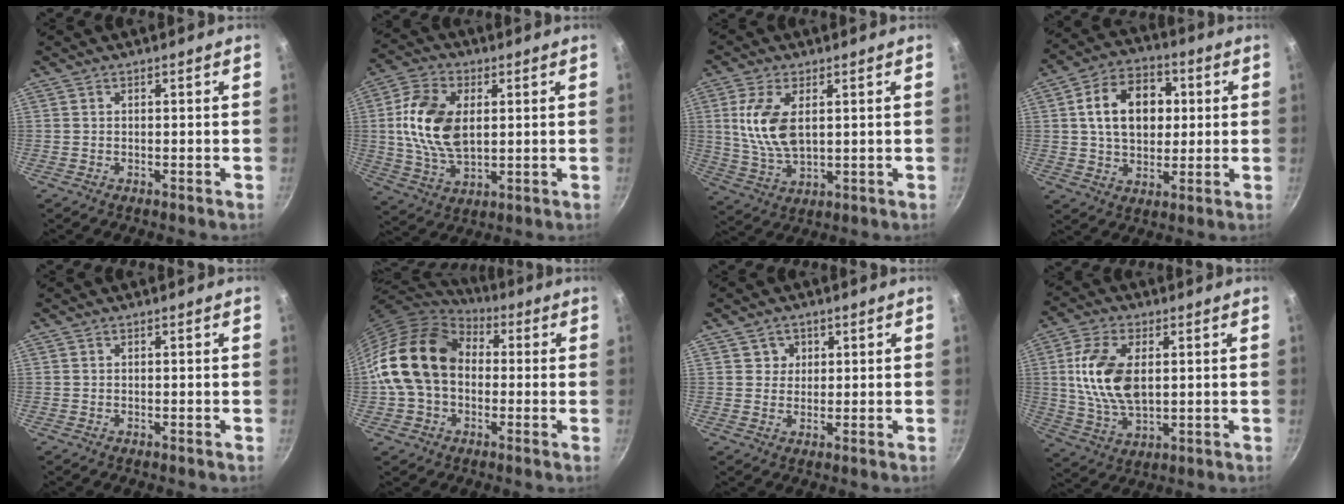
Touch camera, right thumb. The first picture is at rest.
{"total": 14.3, "force": [2.0, 8.6, 11.2], "torque": [-0.204, -0.002, 0.037]}
{"total": 10.6, "force": [2.2, 5.5, 8.8], "torque": [-0.172, -0.012, 0.049]}
{"total": 14.8, "force": [2.5, 10.6, 10.1], "torque": [-0.132, 0.014, 0.034]}
{"total": 0.0}
{"total": 18.1, "force": [0.7, 13.4, 12.1], "torque": [-0.203, 0.039, 0.003]}
{"total": 3.1, "force": [1.2, 2.8, 0.5], "torque": [0.017, -0.001, 0.017]}
{"total": 13.6, "force": [2.1, 7.6, 11.1], "torque": [-0.207, -0.006, 0.042]}